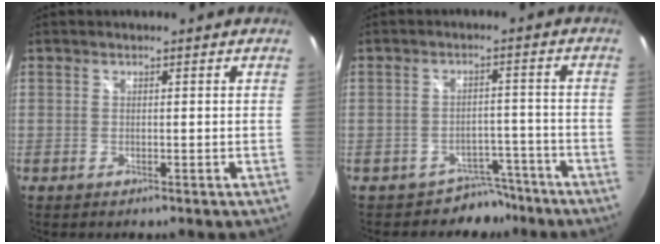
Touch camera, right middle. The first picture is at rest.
{"total": 5.9, "force": [-4.8, 3.5, -0.2], "torque": [0.006, 0.027, -0.067]}